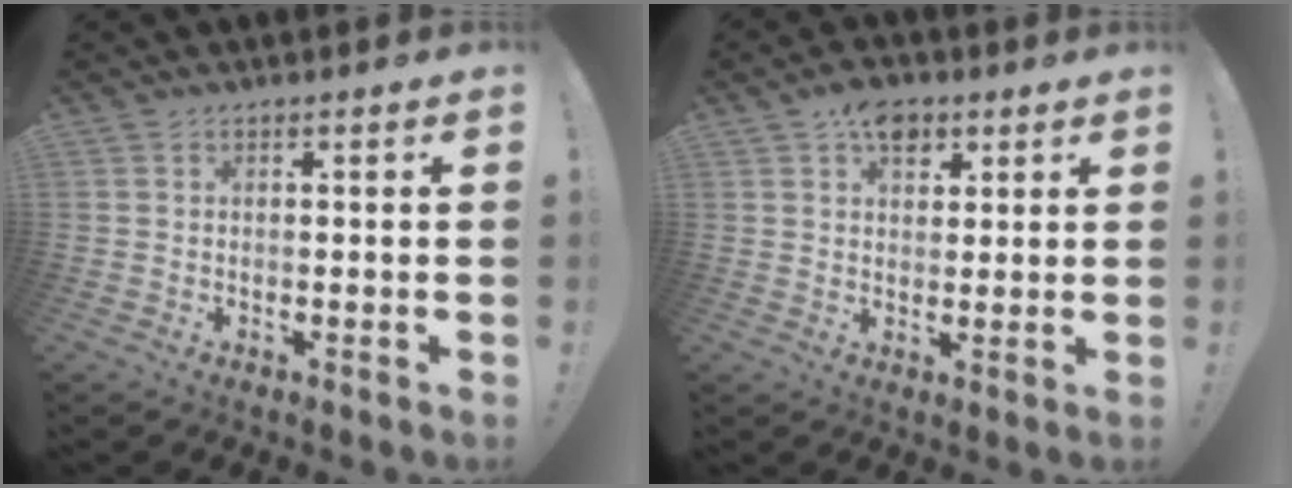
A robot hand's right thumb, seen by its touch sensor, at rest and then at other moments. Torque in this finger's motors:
{"motor_torque": [0.10, 1.31, 0.14, -0.11, 0.00]}